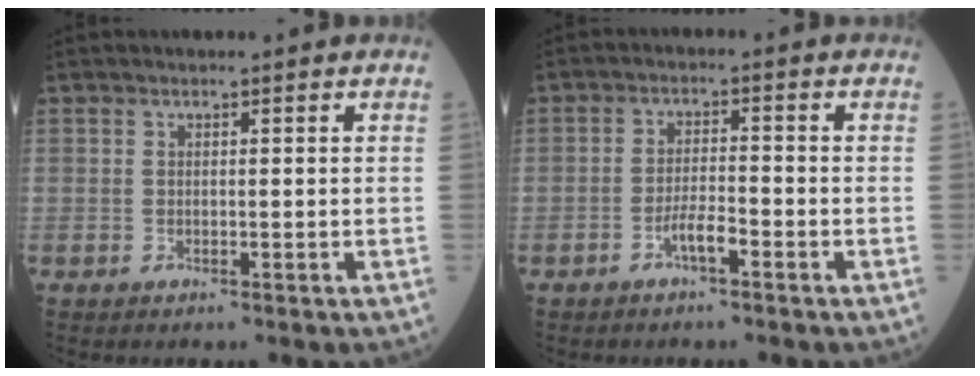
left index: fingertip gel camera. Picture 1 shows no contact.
{"total": 3.2, "force": [-2.1, 0.4, 2.4], "torque": [-0.044, -0.005, -0.043]}